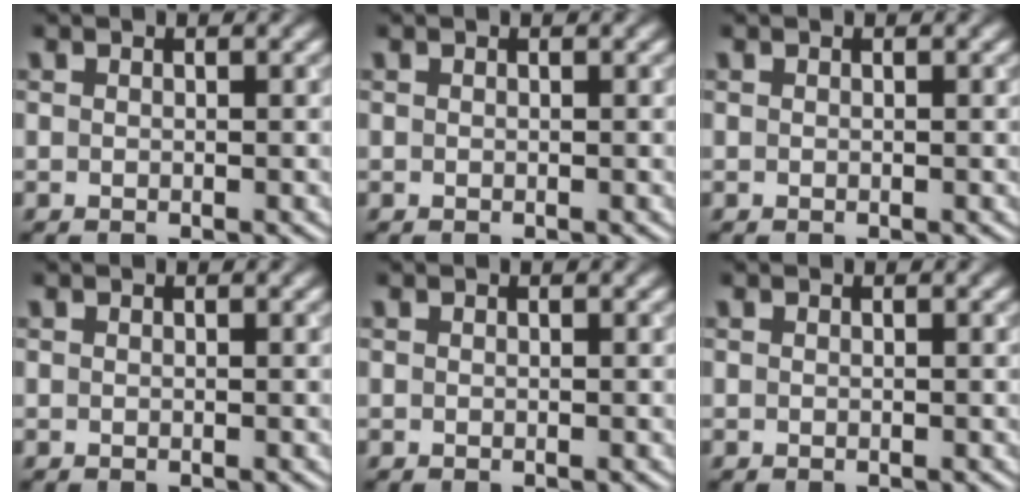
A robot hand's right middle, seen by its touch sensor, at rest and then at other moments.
{"total": 0.0}
{"total": 0.0}
{"total": 0.0}
{"total": 0.0}
{"total": 0.0}